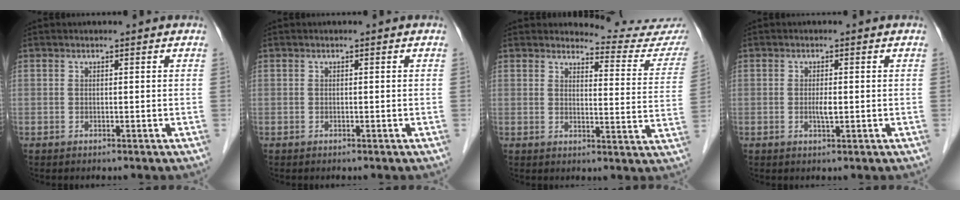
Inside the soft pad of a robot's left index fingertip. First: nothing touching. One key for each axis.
{"total": 0.0}
{"total": 11.8, "fx": 11.8, "fy": 0.1, "fz": 0.5, "tx": 0.008, "ty": -0.091, "tz": 0.115}
{"total": 1.6, "fx": -0.3, "fy": 0.3, "fz": 1.6, "tx": -0.032, "ty": -0.004, "tz": -0.005}